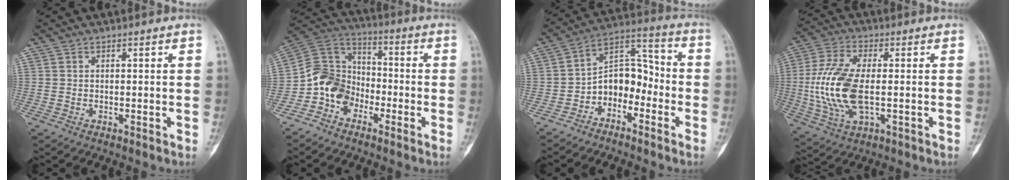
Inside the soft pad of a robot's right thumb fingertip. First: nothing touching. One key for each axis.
{"total": 10.6, "fx": -4.8, "fy": 8.2, "fz": 4.6, "tx": -0.065, "ty": 0.067, "tz": -0.104}
{"total": 9.8, "fx": -3.8, "fy": 6.9, "fz": 5.8, "tx": -0.061, "ty": 0.068, "tz": -0.080}
{"total": 15.1, "fx": -1.0, "fy": 7.5, "fz": 13.1, "tx": -0.285, "ty": 0.002, "tz": -0.014}